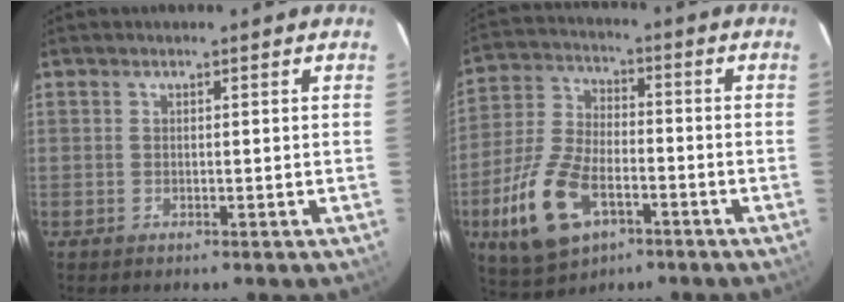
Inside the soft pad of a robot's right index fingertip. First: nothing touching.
{"total": 15.0, "force": [-6.6, 8.2, 10.7], "torque": [-0.249, -0.008, -0.117]}